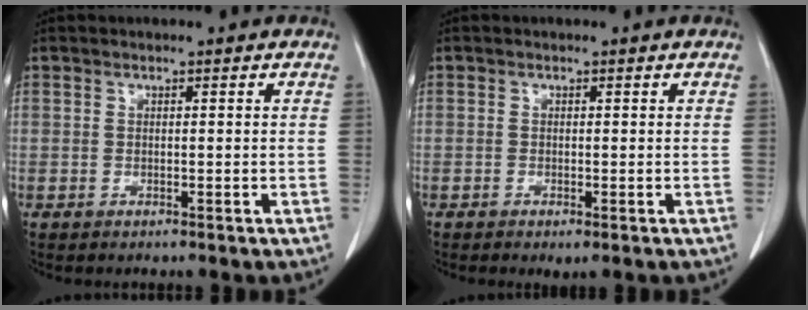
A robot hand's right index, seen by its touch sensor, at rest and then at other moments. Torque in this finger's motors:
{"motor_torque": [0.27, -0.24, 0.06, 0.00]}